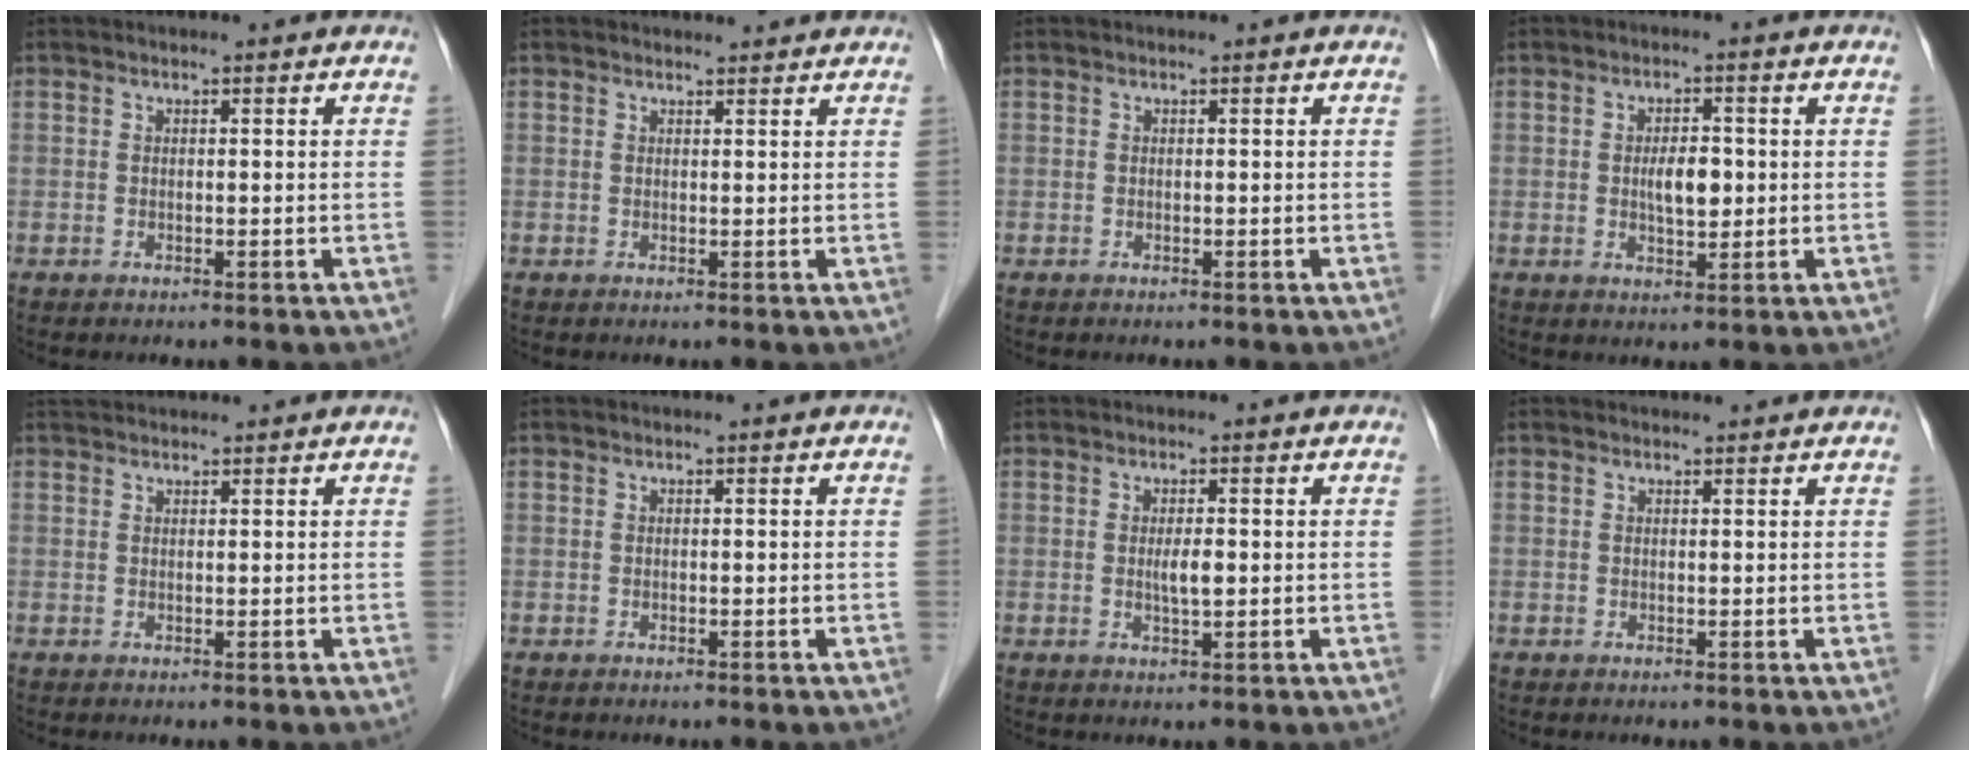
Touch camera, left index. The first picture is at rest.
{"total": 2.8, "force": [2.7, 0.7, 0.2], "torque": [-0.008, 0.012, 0.032]}
{"total": 0.0}
{"total": 4.1, "force": [0.1, 1.7, 3.7], "torque": [-0.066, 0.000, 0.005]}
{"total": 3.6, "force": [3.5, 0.6, 1.0], "torque": [-0.014, 0.038, 0.059]}
{"total": 0.0}
{"total": 2.2, "force": [0.1, 0.4, 2.1], "torque": [-0.042, -0.002, 0.003]}
{"total": 1.8, "force": [1.8, 0.4, 0.1], "torque": [-0.011, 0.010, 0.021]}